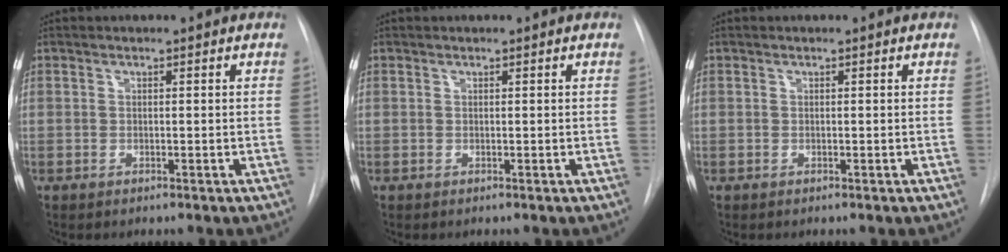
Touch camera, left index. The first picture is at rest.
{"total": 0.0}
{"total": 0.0}